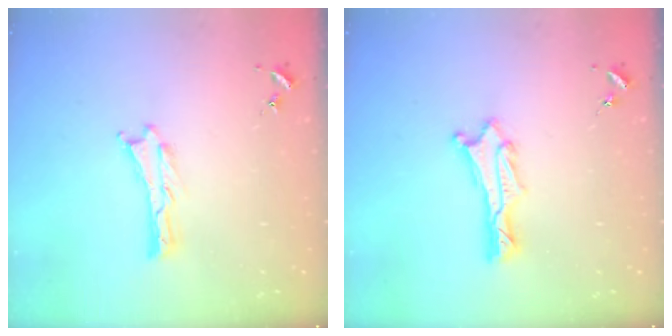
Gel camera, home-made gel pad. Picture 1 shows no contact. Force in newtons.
{"total": 1.3, "press": 1.2, "slide": 0.1}